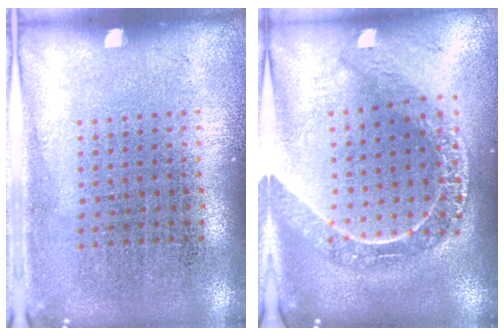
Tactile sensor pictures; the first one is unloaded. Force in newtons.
{"total": 2.1, "press": 1.9, "slide": 1.0}